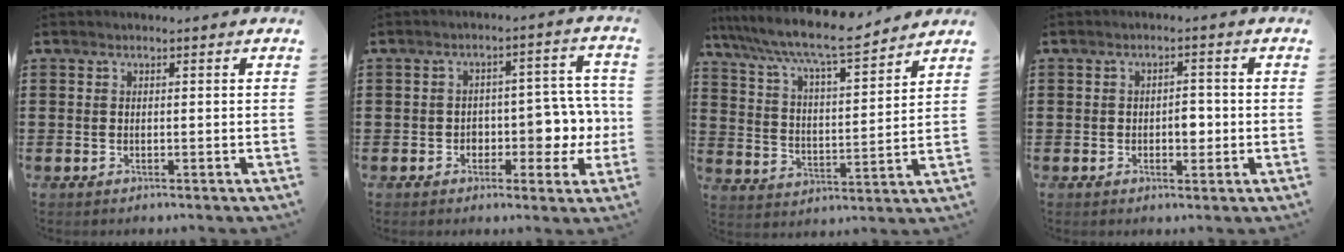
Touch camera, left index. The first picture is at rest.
{"total": 5.7, "force": [-1.2, 4.0, 3.9], "torque": [-0.055, 0.000, -0.030]}
{"total": 7.5, "force": [6.5, 0.5, 3.6], "torque": [-0.099, -0.039, 0.104]}
{"total": 2.8, "force": [-0.5, 1.7, 2.2], "torque": [-0.035, 0.002, -0.015]}